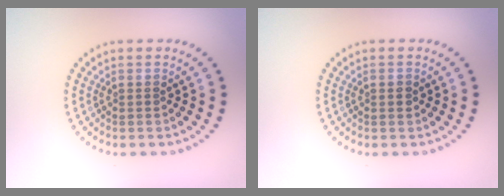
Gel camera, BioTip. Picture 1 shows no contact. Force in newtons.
{"total": 1.1, "press": 1.1, "slide": 0.1}